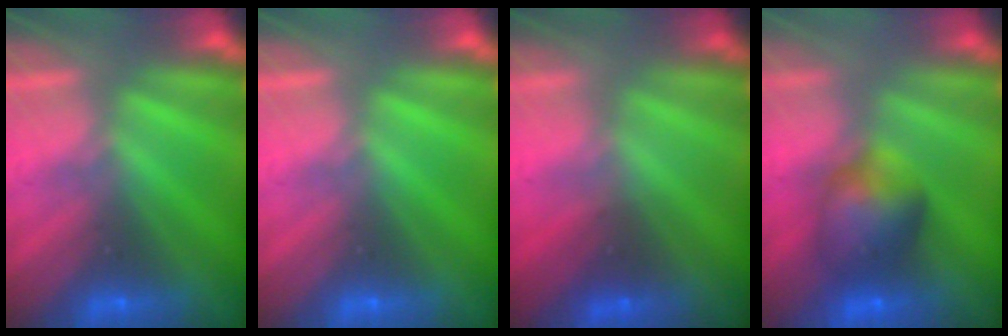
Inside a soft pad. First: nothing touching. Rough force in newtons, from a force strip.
{"total": 0.0}
{"total": 1.5}
{"total": 6.0}